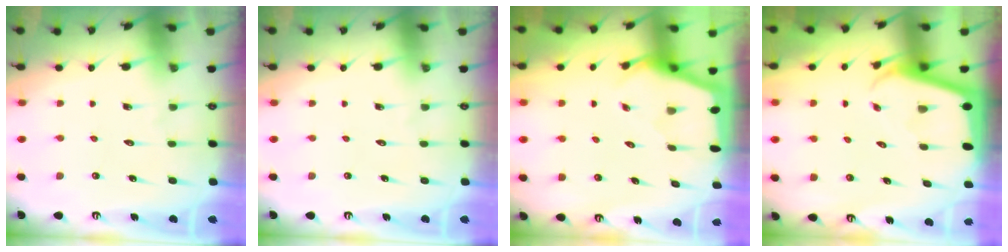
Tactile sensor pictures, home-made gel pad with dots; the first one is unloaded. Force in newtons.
{"total": 0.0}
{"total": 2.2, "press": 2.2, "slide": 0.3}
{"total": 2.2, "press": 2.2, "slide": 0.1}